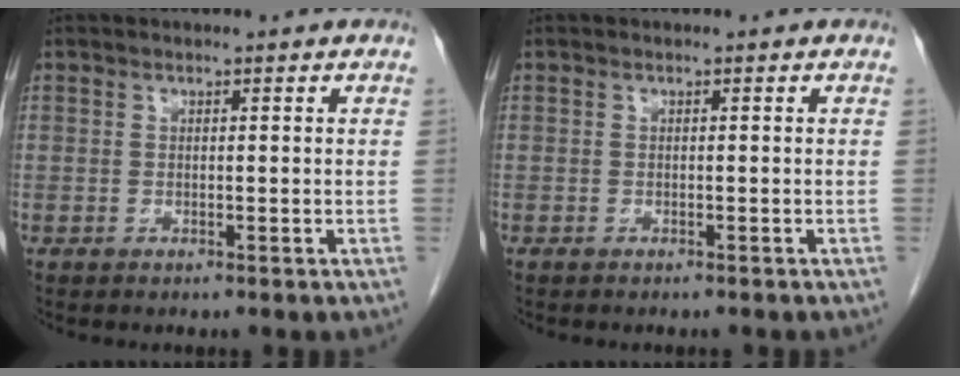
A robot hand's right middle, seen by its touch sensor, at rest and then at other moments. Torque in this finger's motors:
{"motor_torque": [-0.09, 0.11, 0.02, 0.00]}